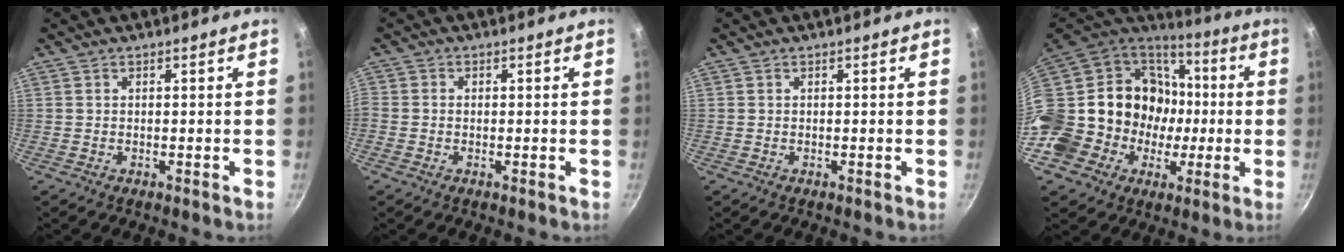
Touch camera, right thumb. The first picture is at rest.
{"total": 1.1, "force": [-0.3, 0.9, 0.5], "torque": [-0.014, 0.004, -0.011]}
{"total": 0.0}
{"total": 28.7, "force": [-2.0, 24.4, 15.1], "torque": [-0.277, 0.063, -0.005]}